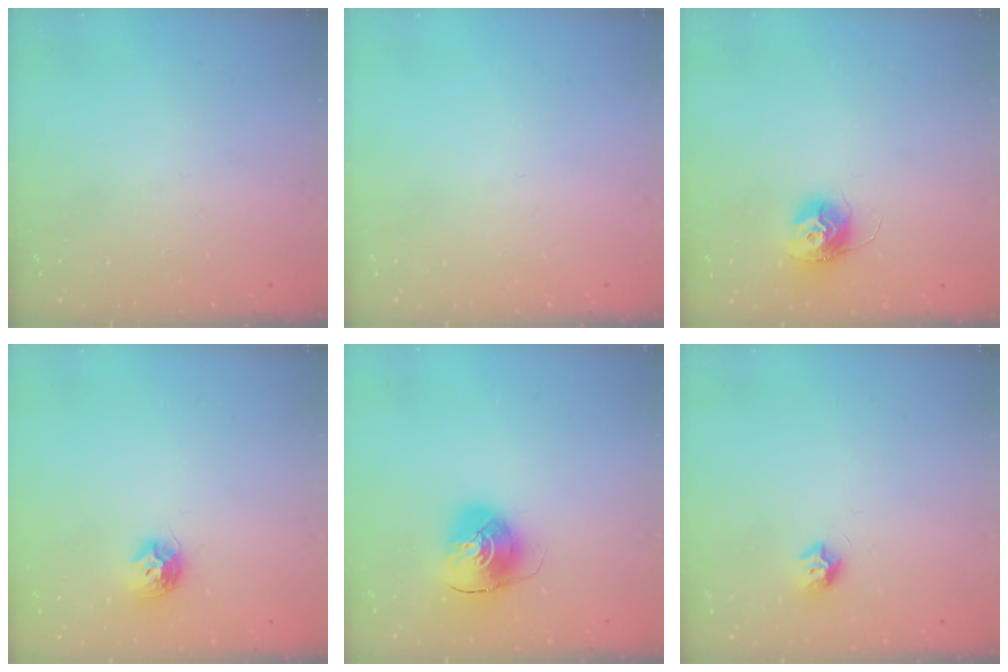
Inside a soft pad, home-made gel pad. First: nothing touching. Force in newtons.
{"total": 0.0}
{"total": 11.1, "press": 11.1, "slide": 0.9}
{"total": 8.6, "press": 8.5, "slide": 0.1}
{"total": 10.1, "press": 10.1, "slide": 0.7}
{"total": 7.6, "press": 7.6, "slide": 0.7}